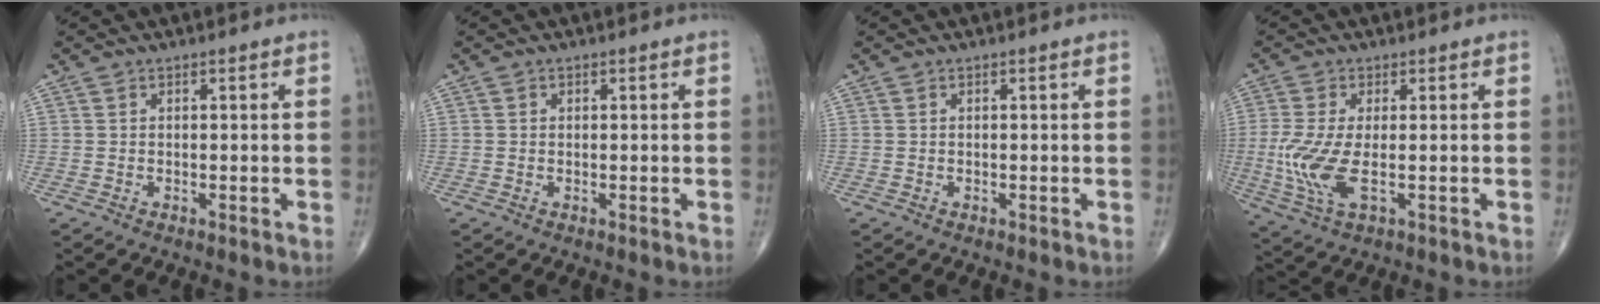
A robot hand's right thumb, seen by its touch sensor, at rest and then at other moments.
{"total": 0.0}
{"total": 0.0}
{"total": 8.6, "force": [-1.2, 3.4, 7.8], "torque": [-0.195, -0.014, -0.020]}